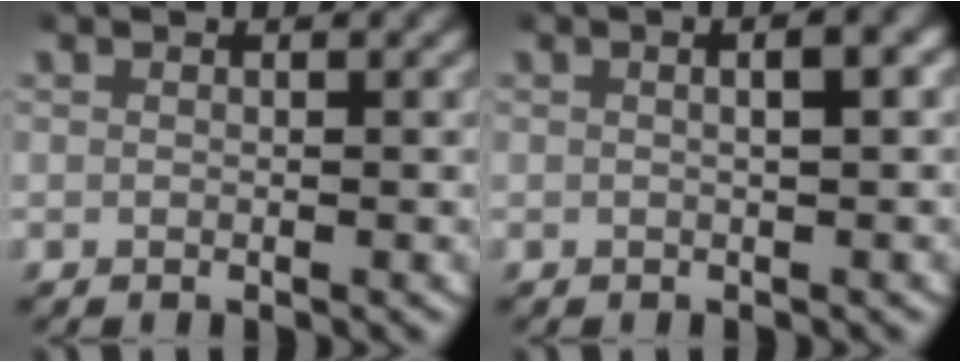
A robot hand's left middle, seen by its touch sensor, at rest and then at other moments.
{"total": 2.0, "force": [0.2, 0.4, 1.9], "torque": [-0.026, 0.010, 0.001]}